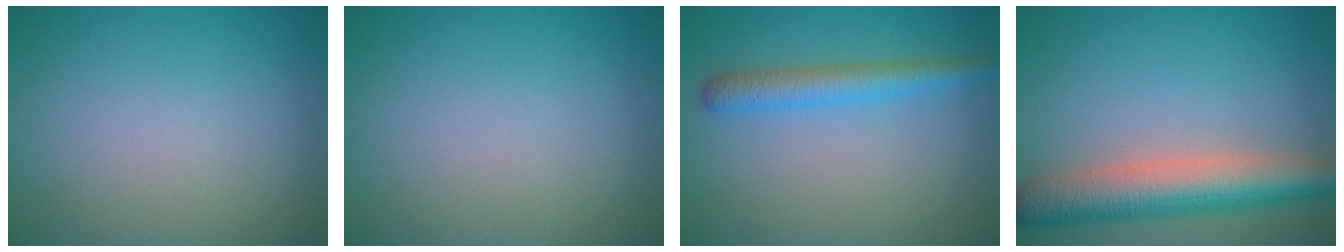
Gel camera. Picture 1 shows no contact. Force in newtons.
{"total": 0.0}
{"total": 3.2, "press": 3.2, "slide": 0.1}
{"total": 7.5, "press": 7.5, "slide": 0.4}